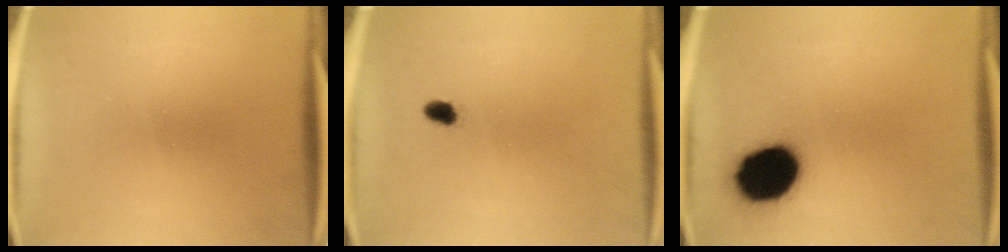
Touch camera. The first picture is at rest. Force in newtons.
{"total": 1.8}
{"total": 15.9}